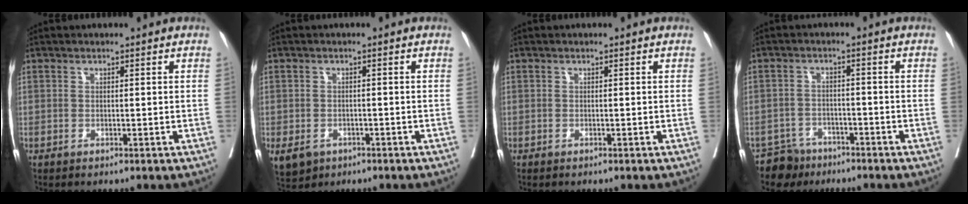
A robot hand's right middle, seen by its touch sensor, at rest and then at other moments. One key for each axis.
{"total": 7.8, "fx": -3.8, "fy": 6.2, "fz": 2.9, "tx": -0.077, "ty": -0.007, "tz": -0.050}
{"total": 0.0}
{"total": 4.6, "fx": -3.8, "fy": 2.7, "fz": -0.4, "tx": 0.011, "ty": 0.004, "tz": -0.067}